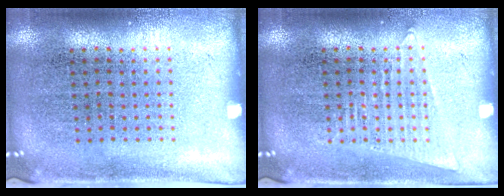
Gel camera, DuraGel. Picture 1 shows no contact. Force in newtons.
{"total": 1.6, "press": 1.6, "slide": 0.1}